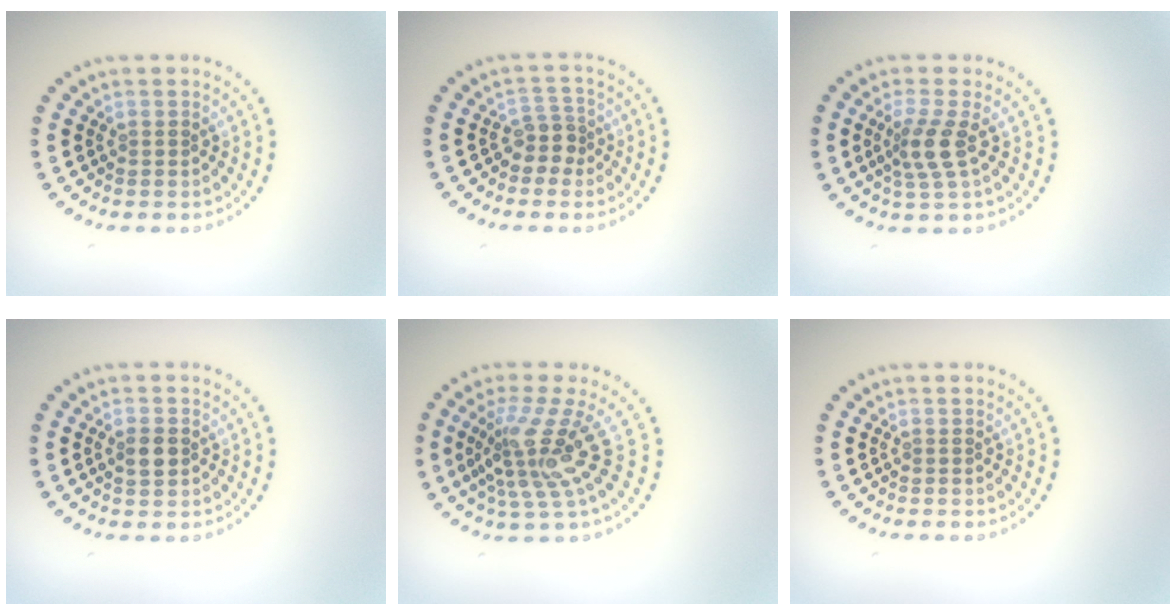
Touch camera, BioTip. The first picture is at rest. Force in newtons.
{"total": 2.2, "press": 1.7, "slide": 1.4}
{"total": 2.7, "press": 2.1, "slide": 1.8}
{"total": 1.9, "press": 1.9, "slide": 0.1}
{"total": 4.7, "press": 3.0, "slide": 3.6}
{"total": 0.0}